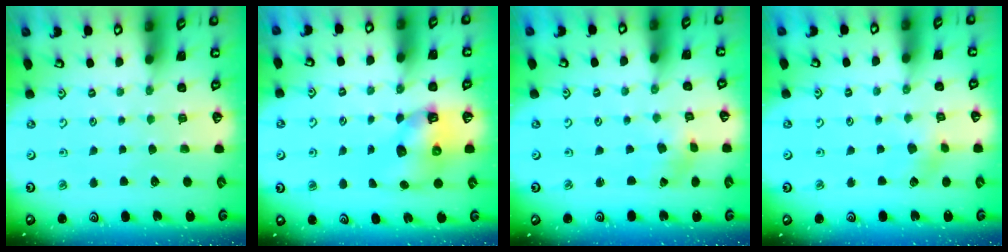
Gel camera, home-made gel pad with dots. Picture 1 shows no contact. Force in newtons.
{"total": 6.7, "press": 6.6, "slide": 1.1}
{"total": 1.5, "press": 1.5, "slide": 0.2}
{"total": 3.2, "press": 3.2, "slide": 0.4}